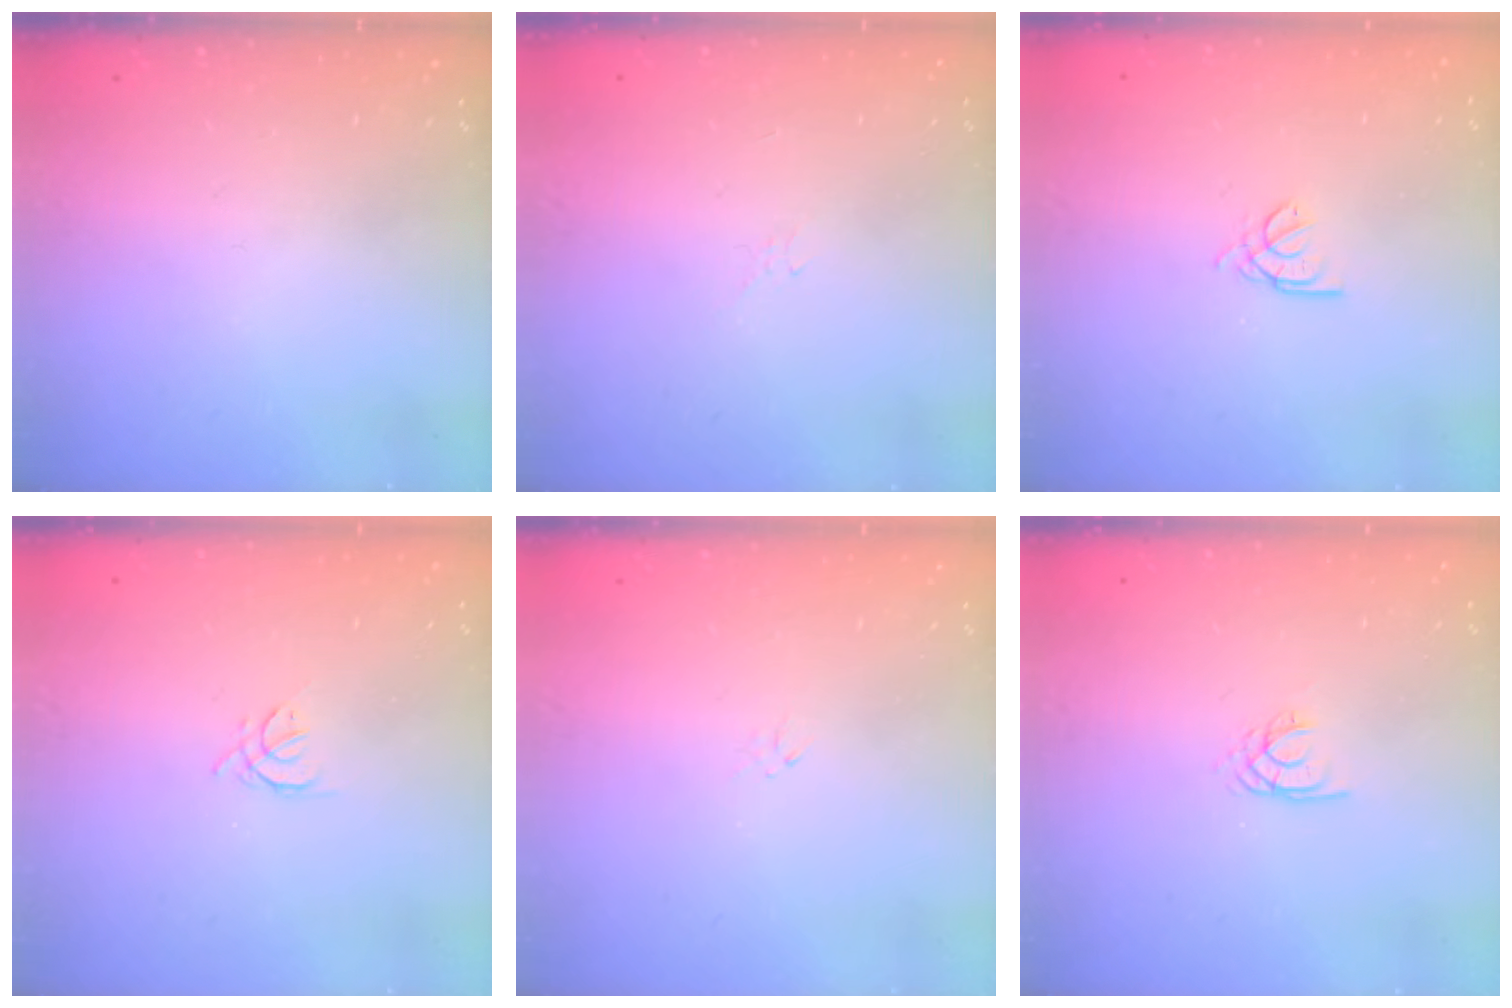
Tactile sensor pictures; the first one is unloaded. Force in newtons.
{"total": 2.1, "press": 2.0, "slide": 0.6}
{"total": 2.2, "press": 2.1, "slide": 0.6}
{"total": 2.4, "press": 2.3, "slide": 0.6}
{"total": 0.0}
{"total": 2.0, "press": 1.9, "slide": 0.4}